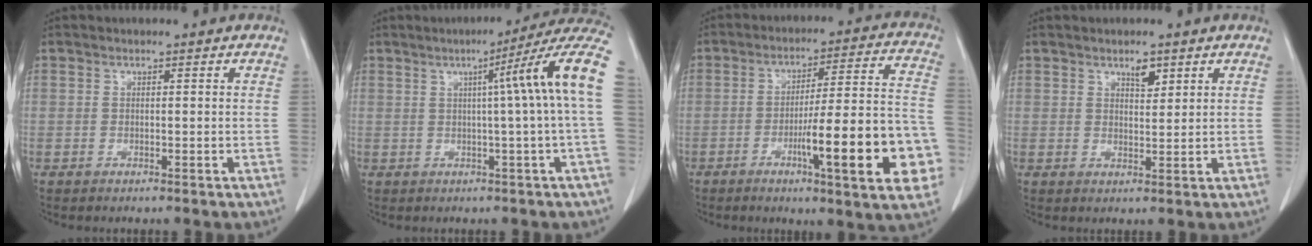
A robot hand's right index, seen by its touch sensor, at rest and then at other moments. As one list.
[{"total": 12.5, "force": [2.0, -1.7, 12.2], "torque": [-0.151, 0.026, 0.017]}, {"total": 18.6, "force": [-6.2, 1.9, 17.4], "torque": [-0.195, 0.014, -0.081]}, {"total": 2.4, "force": [1.6, 1.0, 1.6], "torque": [-0.026, -0.004, 0.029]}]